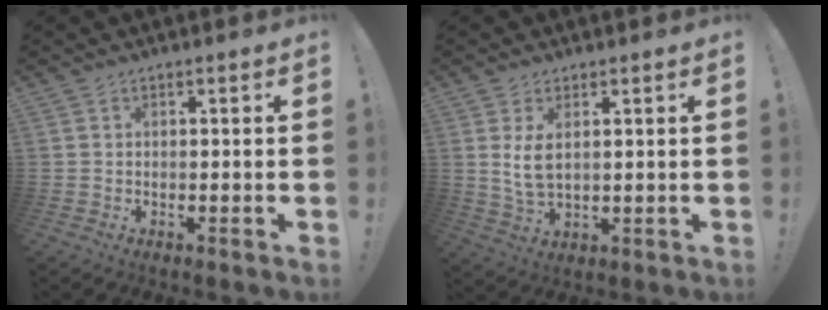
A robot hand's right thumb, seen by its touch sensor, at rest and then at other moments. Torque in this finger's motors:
{"motor_torque": [-0.16, 0.32, 0.18, 0.32, 0.13]}